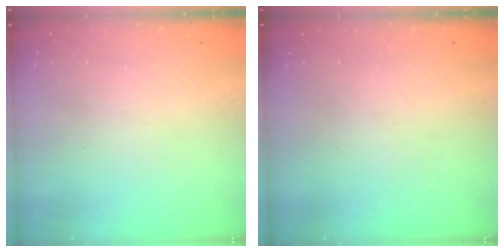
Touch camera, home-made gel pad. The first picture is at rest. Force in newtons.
{"total": 0.0}